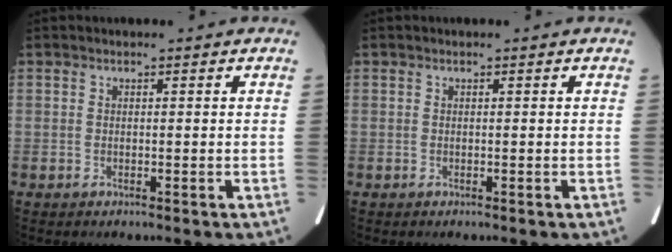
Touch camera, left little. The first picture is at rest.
{"total": 0.0}